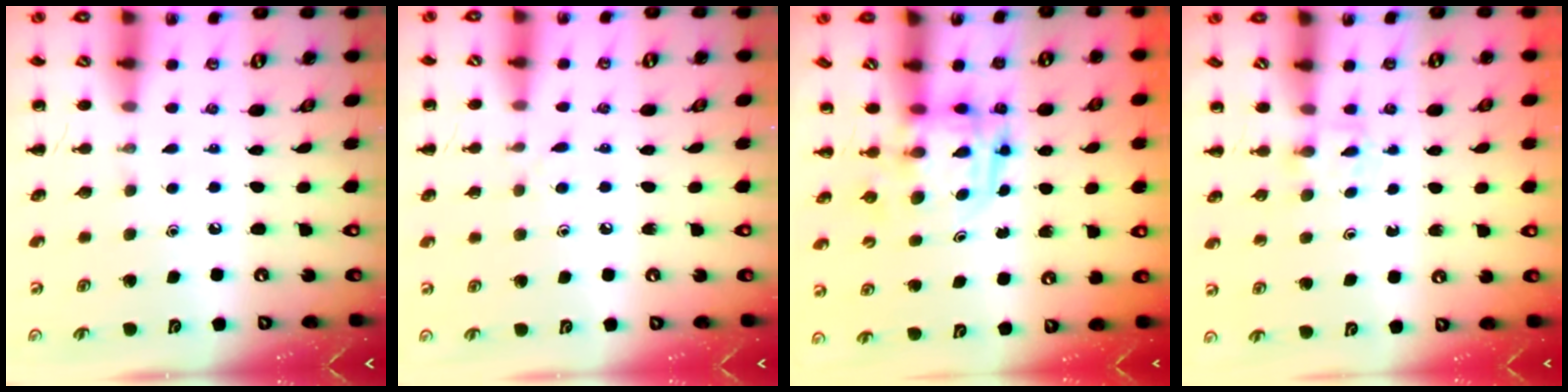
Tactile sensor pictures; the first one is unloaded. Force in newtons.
{"total": 4.3, "press": 4.0, "slide": 1.7}
{"total": 3.9, "press": 3.9, "slide": 0.7}
{"total": 2.3, "press": 2.1, "slide": 1.0}